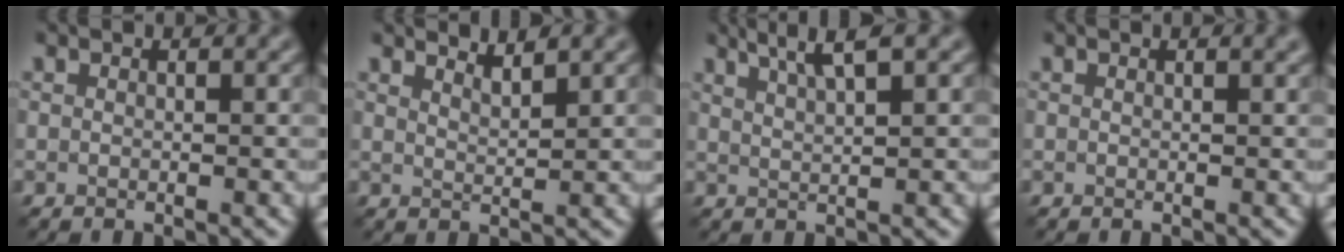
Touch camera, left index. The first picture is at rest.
{"total": 2.1, "force": [1.9, 0.4, 0.9], "torque": [-0.004, 0.002, 0.026]}
{"total": 3.7, "force": [2.5, 0.7, 2.7], "torque": [-0.031, 0.008, 0.036]}
{"total": 1.0, "force": [0.6, 0.3, 0.7], "torque": [-0.004, 0.005, 0.007]}